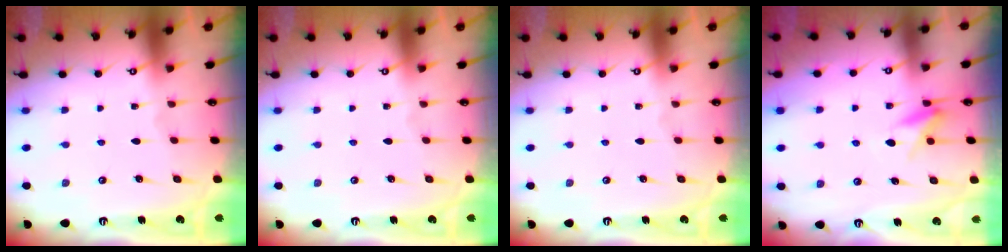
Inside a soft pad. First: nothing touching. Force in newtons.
{"total": 0.0}
{"total": 0.0}
{"total": 5.9, "press": 5.8, "slide": 1.2}